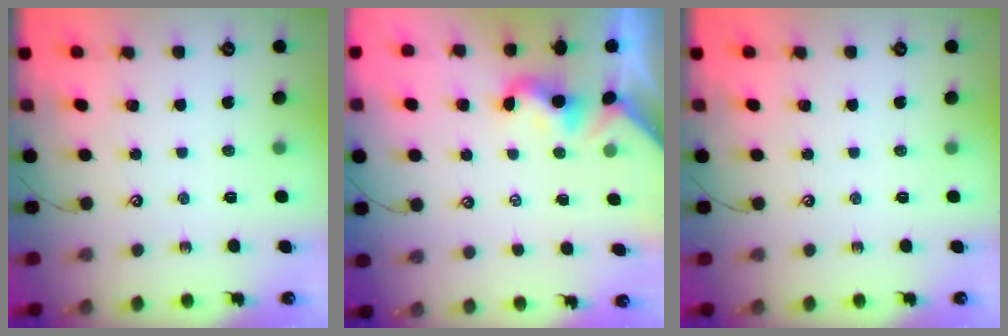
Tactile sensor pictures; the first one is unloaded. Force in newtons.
{"total": 2.1, "press": 2.0, "slide": 0.5}
{"total": 0.0}